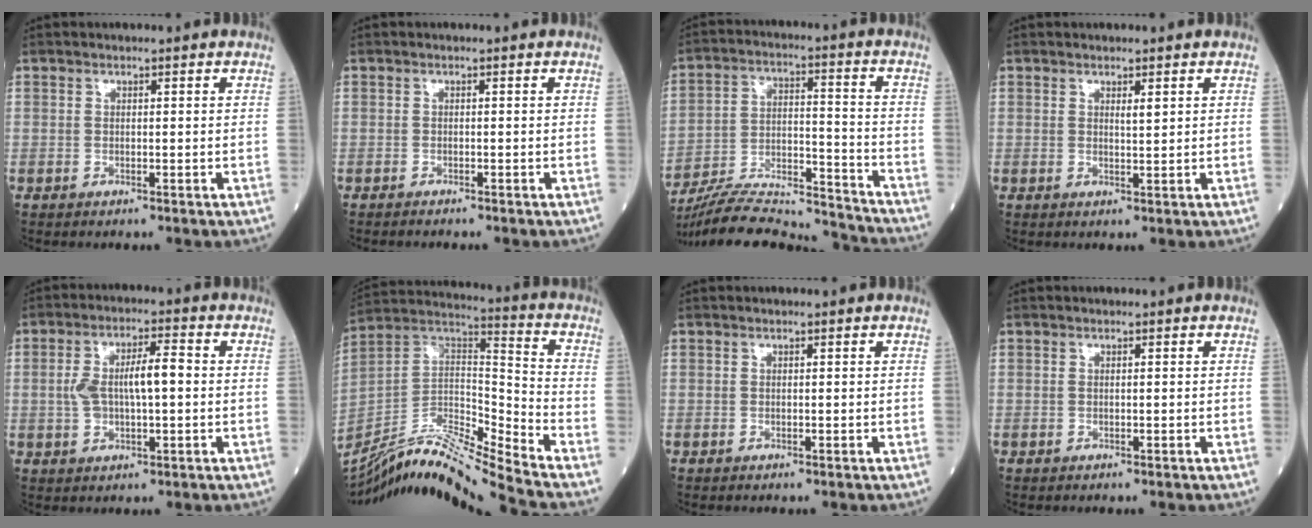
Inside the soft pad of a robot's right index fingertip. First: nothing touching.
{"total": 0.8, "force": [-0.8, 0.0, 0.1], "torque": [-0.006, -0.001, -0.013]}
{"total": 21.0, "force": [-20.1, 1.1, 6.1], "torque": [-0.127, 0.000, -0.319]}
{"total": 1.2, "force": [0.6, 0.1, 1.0], "torque": [-0.019, -0.005, 0.009]}
{"total": 7.8, "force": [0.3, 2.4, 7.4], "torque": [-0.149, 0.019, 0.008]}
{"total": 18.9, "force": [-17.3, -2.0, 7.3], "torque": [-0.139, 0.022, -0.311]}
{"total": 0.0}
{"total": 0.0}